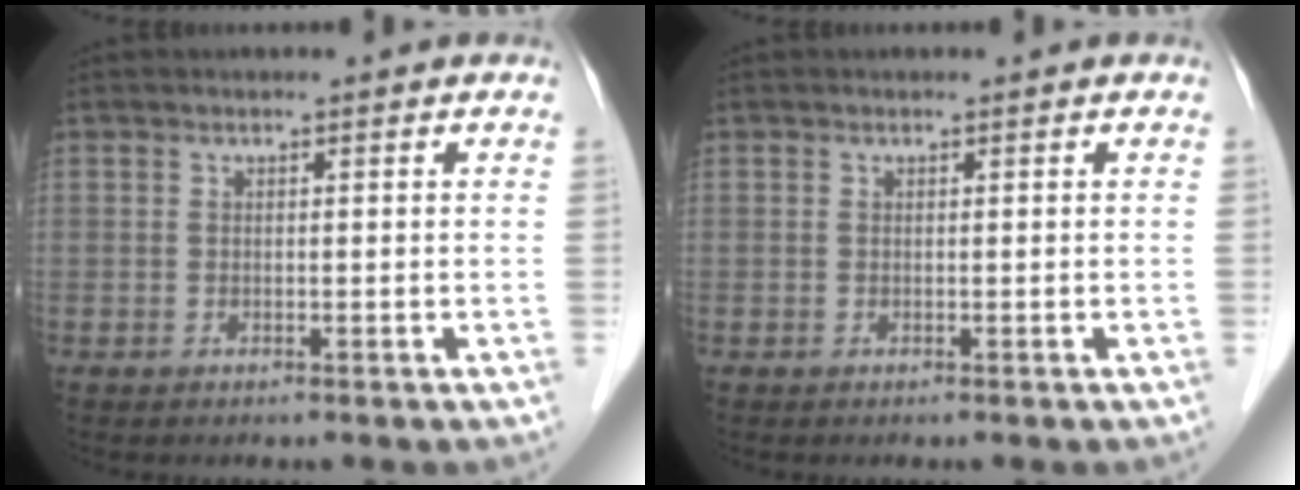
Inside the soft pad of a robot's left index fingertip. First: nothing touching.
{"total": 0.0}